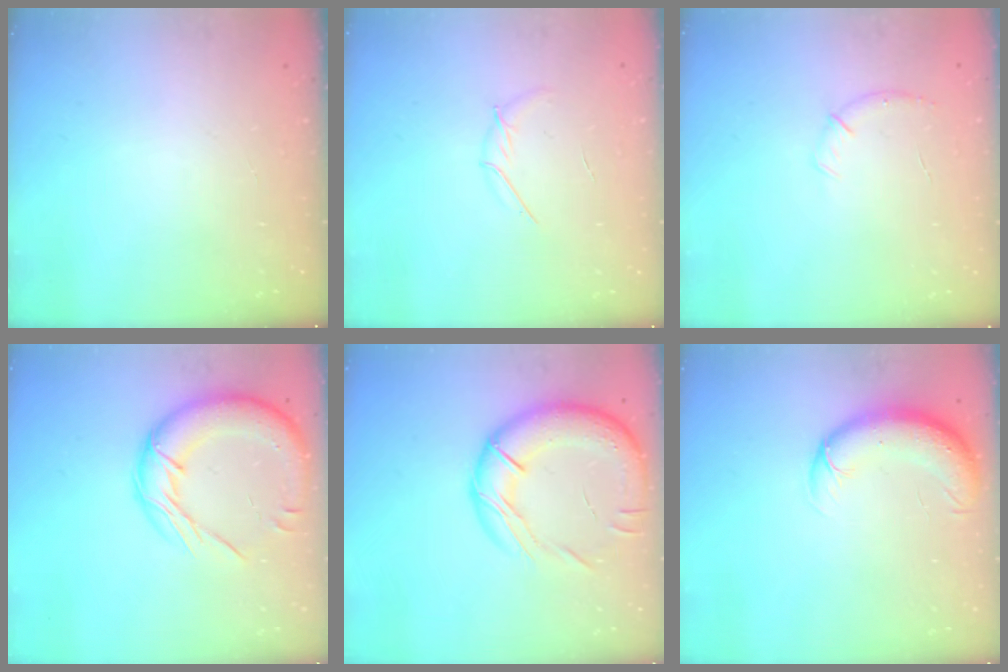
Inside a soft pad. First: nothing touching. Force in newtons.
{"total": 5.0, "press": 4.9, "slide": 1.3}
{"total": 5.6, "press": 5.5, "slide": 1.2}
{"total": 17.6, "press": 17.4, "slide": 2.5}
{"total": 22.4, "press": 21.9, "slide": 4.4}
{"total": 9.1, "press": 8.7, "slide": 2.5}